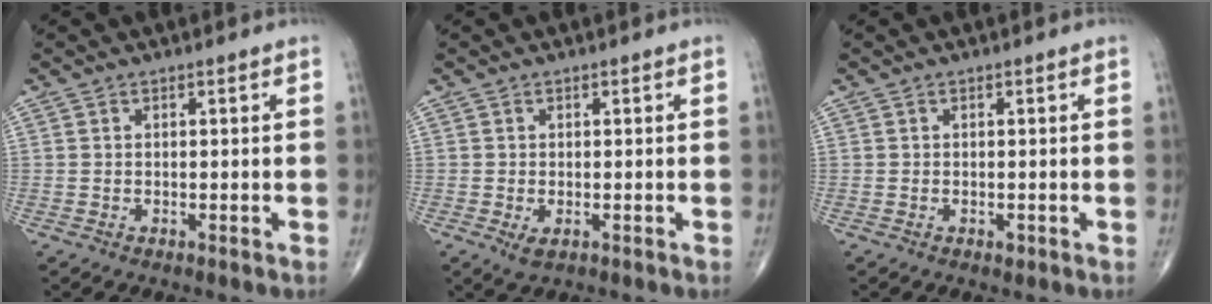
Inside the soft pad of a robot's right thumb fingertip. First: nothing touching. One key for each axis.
{"total": 1.8, "fx": -0.5, "fy": 1.0, "fz": 1.5, "tx": -0.024, "ty": -0.004, "tz": -0.003}
{"total": 0.6, "fx": -0.1, "fy": 0.4, "fz": 0.4, "tx": -0.007, "ty": -0.002, "tz": -0.001}